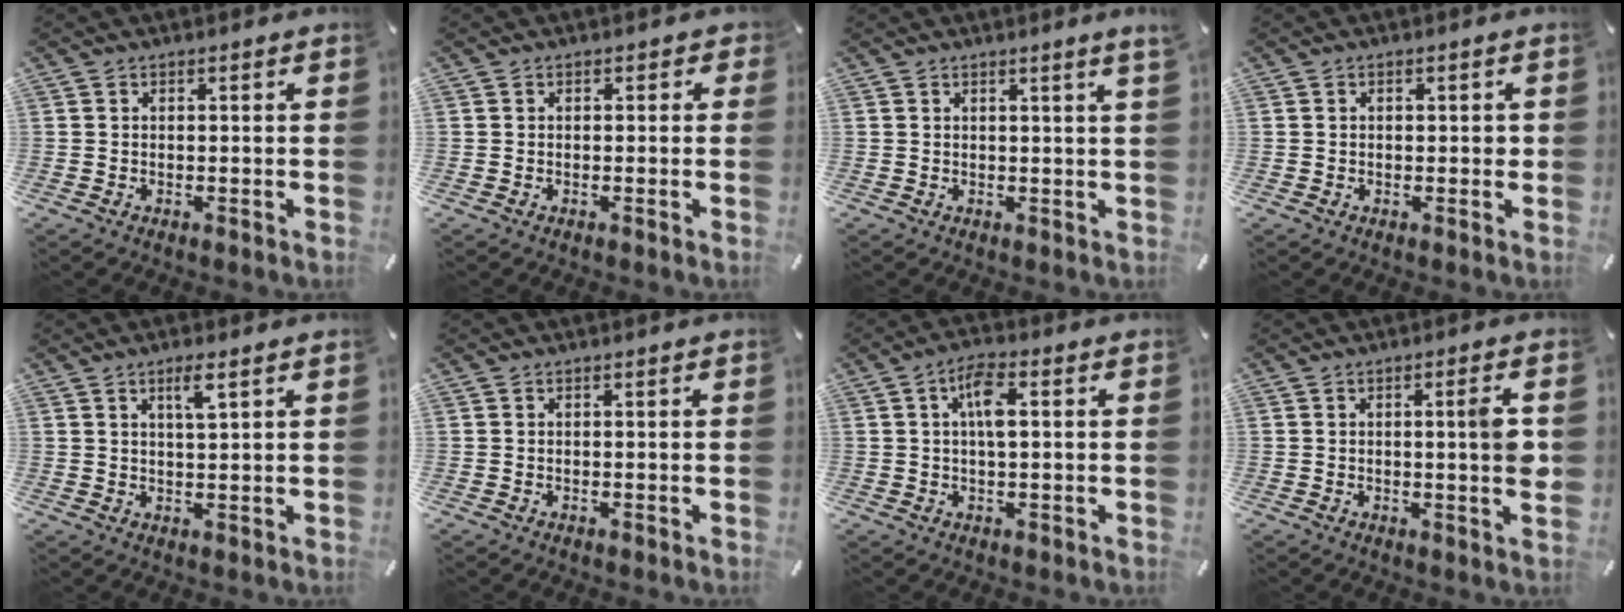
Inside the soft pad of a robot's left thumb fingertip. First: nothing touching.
{"total": 1.2, "force": [-0.2, 1.0, 0.5], "torque": [-0.002, 0.003, -0.008]}
{"total": 1.8, "force": [1.2, -0.3, 1.3], "torque": [-0.023, -0.003, 0.020]}
{"total": 1.4, "force": [0.0, 0.9, 1.1], "torque": [-0.013, 0.002, -0.003]}
{"total": 3.7, "force": [2.1, 0.5, 3.1], "torque": [-0.059, -0.003, 0.032]}
{"total": 0.0}
{"total": 6.2, "force": [1.2, 2.5, 5.6], "torque": [-0.101, 0.010, 0.018]}
{"total": 5.7, "force": [0.7, 0.3, 5.6], "torque": [-0.085, -0.008, 0.002]}